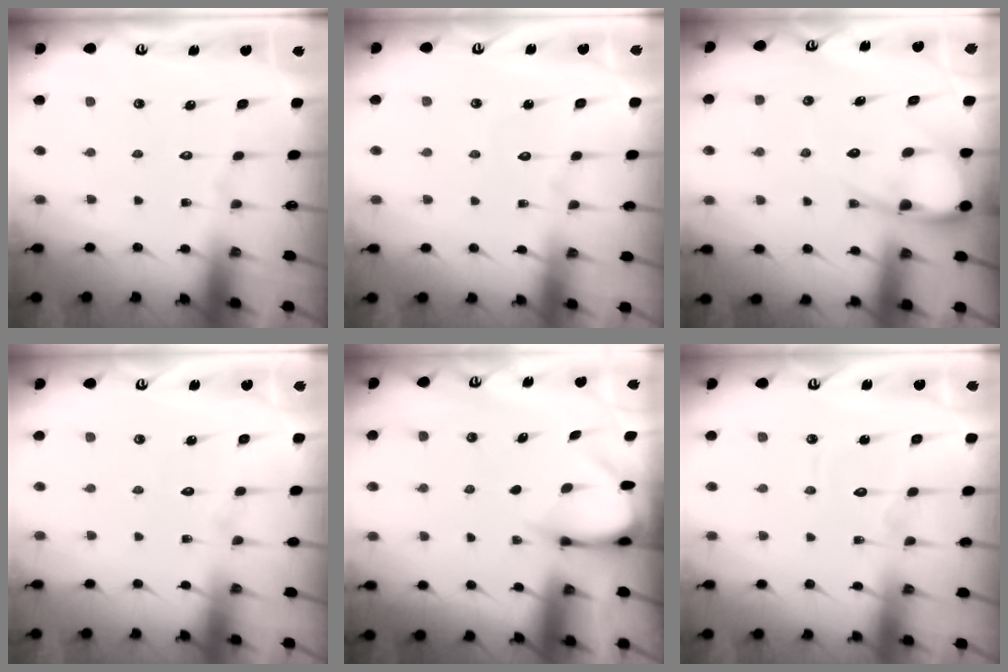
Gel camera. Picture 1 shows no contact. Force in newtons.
{"total": 2.7, "press": 2.6, "slide": 0.3}
{"total": 8.7, "press": 8.6, "slide": 0.7}
{"total": 3.0, "press": 3.0, "slide": 0.3}
{"total": 3.5, "press": 3.5, "slide": 0.3}
{"total": 5.9, "press": 5.8, "slide": 0.6}